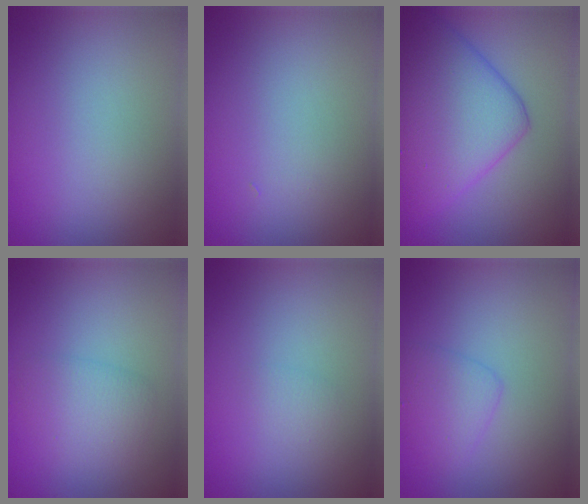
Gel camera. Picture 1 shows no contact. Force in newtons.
{"total": 0.0}
{"total": 9.9, "press": 9.9, "slide": 0.3}
{"total": 2.4, "press": 2.4, "slide": 0.1}
{"total": 0.7, "press": 0.7, "slide": 0.0}
{"total": 2.2, "press": 2.2, "slide": 0.1}